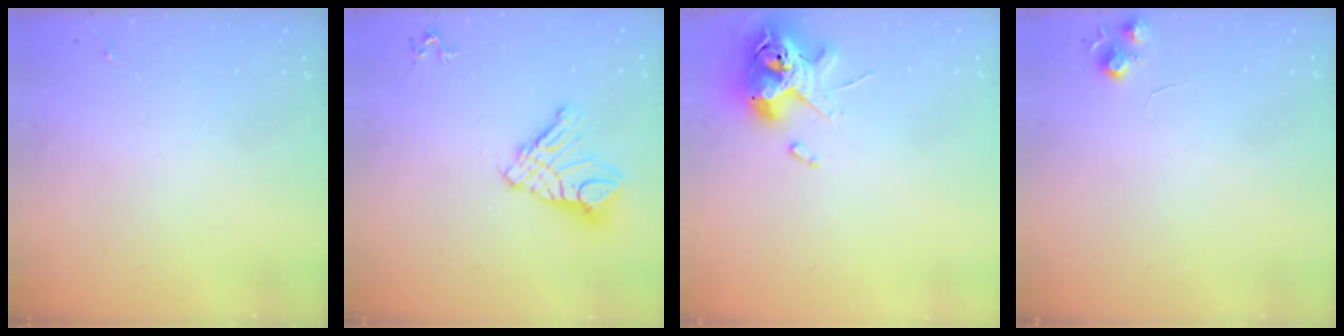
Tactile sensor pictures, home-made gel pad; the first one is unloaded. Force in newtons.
{"total": 12.8, "press": 12.7, "slide": 1.4}
{"total": 11.6, "press": 11.4, "slide": 2.0}
{"total": 6.5, "press": 6.5, "slide": 0.8}